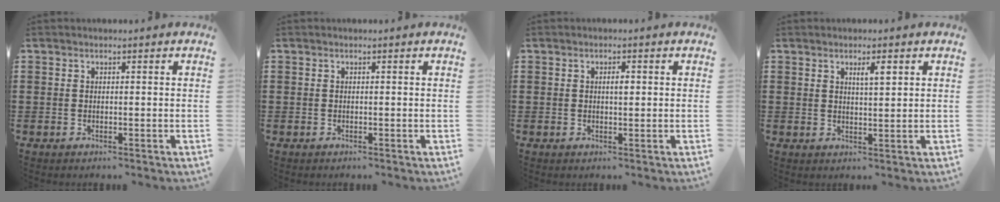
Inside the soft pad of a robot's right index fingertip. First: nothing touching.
{"total": 0.0}
{"total": 1.7, "force": [0.2, 0.5, 1.6], "torque": [-0.030, 0.005, 0.002]}
{"total": 2.6, "force": [1.3, 0.5, 2.2], "torque": [-0.036, 0.001, 0.018]}